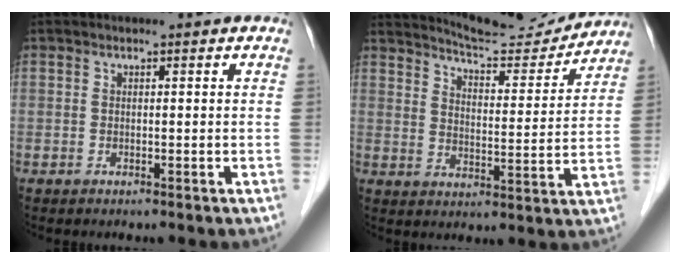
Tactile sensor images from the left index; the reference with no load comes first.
{"total": 12.2, "force": [12.0, 0.7, 2.0], "torque": [-0.033, -0.009, 0.169]}